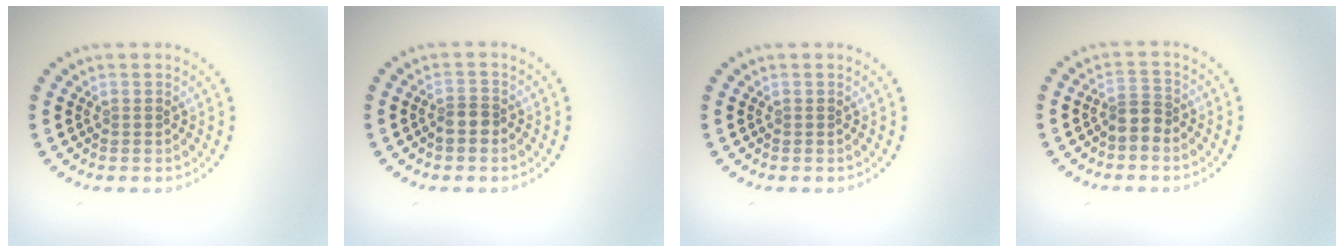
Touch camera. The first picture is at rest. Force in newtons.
{"total": 1.7, "press": 1.5, "slide": 0.8}
{"total": 0.0}
{"total": 2.0, "press": 1.7, "slide": 1.1}